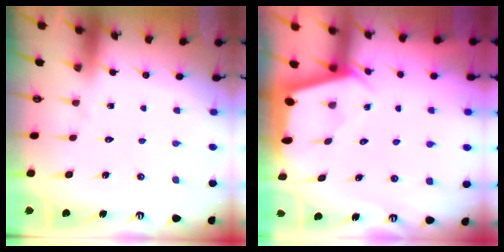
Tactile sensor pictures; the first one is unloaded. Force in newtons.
{"total": 2.1, "press": 2.1, "slide": 0.4}